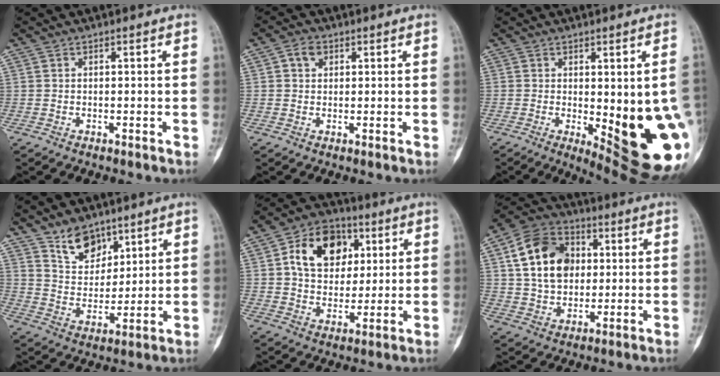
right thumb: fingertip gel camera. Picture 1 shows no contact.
{"total": 2.9, "force": [1.1, 2.3, 1.6], "torque": [-0.017, 0.003, 0.017]}
{"total": 19.6, "force": [-3.5, 6.4, 18.2], "torque": [-0.177, -0.016, -0.016]}
{"total": 8.8, "force": [6.2, 5.1, 3.5], "torque": [-0.029, -0.048, 0.118]}
{"total": 14.4, "force": [4.3, 10.4, 9.0], "torque": [-0.112, -0.002, 0.067]}
{"total": 15.0, "force": [3.4, 11.1, 9.6], "torque": [-0.142, 0.007, 0.054]}